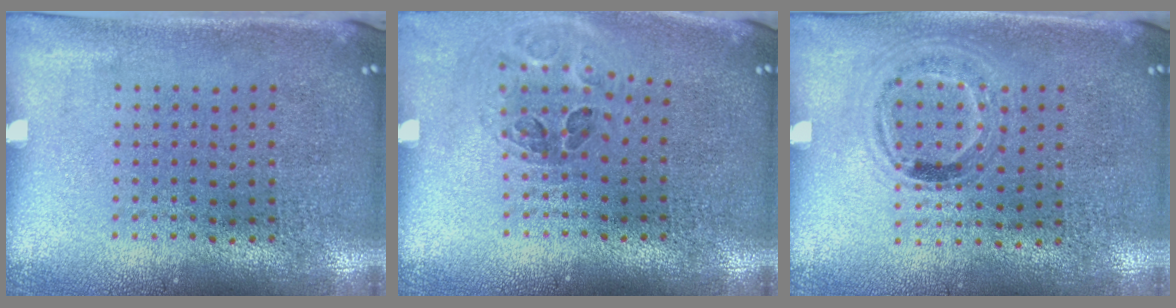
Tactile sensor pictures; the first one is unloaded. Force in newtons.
{"total": 1.0, "press": 0.9, "slide": 0.1}
{"total": 1.0, "press": 0.8, "slide": 0.6}